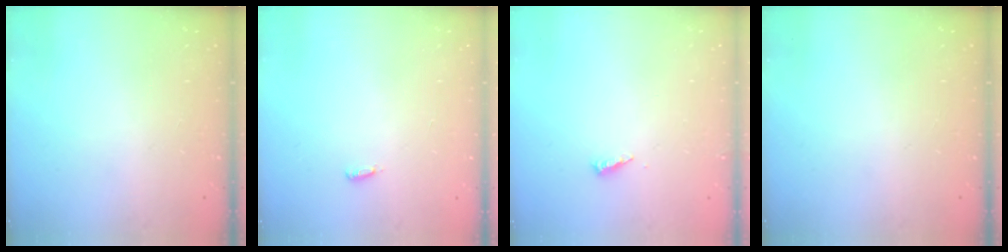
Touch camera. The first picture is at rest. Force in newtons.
{"total": 2.9, "press": 2.8, "slide": 0.9}
{"total": 3.1, "press": 3.1, "slide": 0.2}
{"total": 0.0}